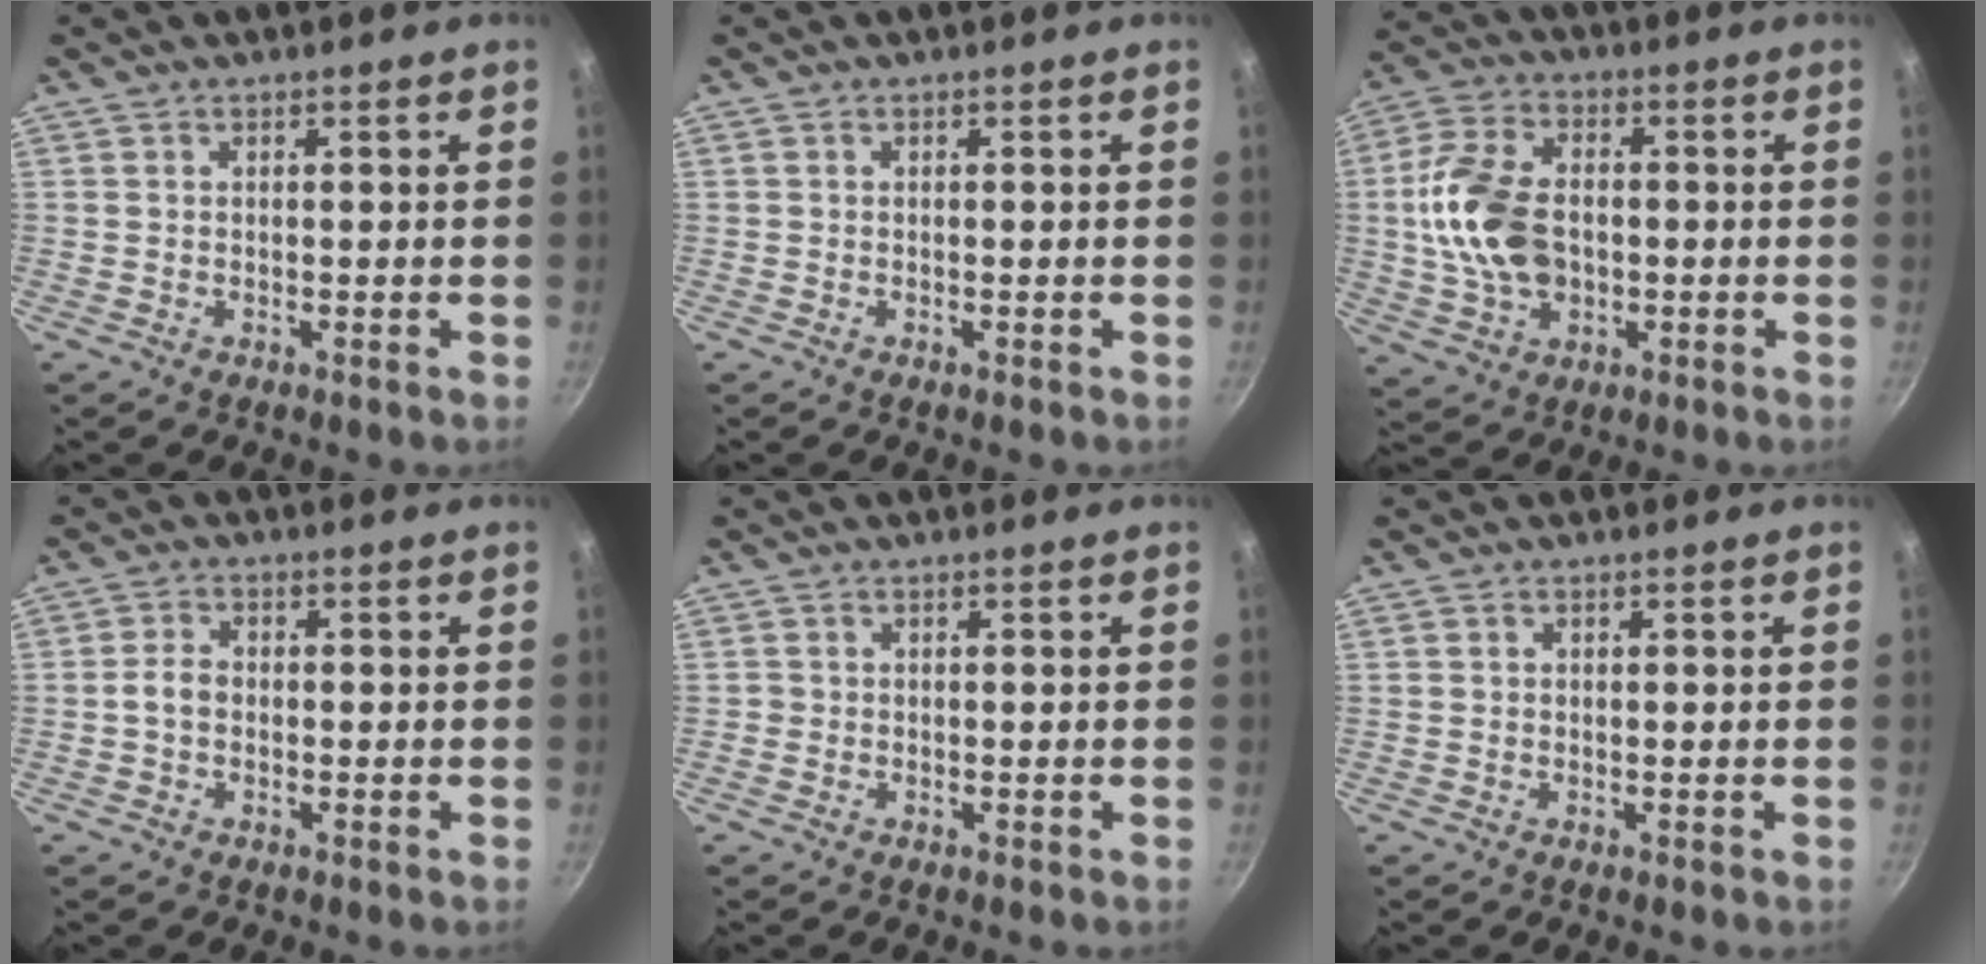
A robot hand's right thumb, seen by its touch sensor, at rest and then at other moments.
{"total": 0.0}
{"total": 14.6, "force": [-0.5, 9.9, 10.8], "torque": [-0.200, 0.018, -0.012]}
{"total": 3.1, "force": [-0.5, 2.3, 2.0], "torque": [-0.031, 0.015, -0.013]}
{"total": 0.6, "force": [-0.2, 0.6, 0.1], "torque": [0.001, 0.001, -0.006]}
{"total": 0.6, "force": [0.1, 0.5, 0.2], "torque": [-0.002, 0.004, 0.001]}